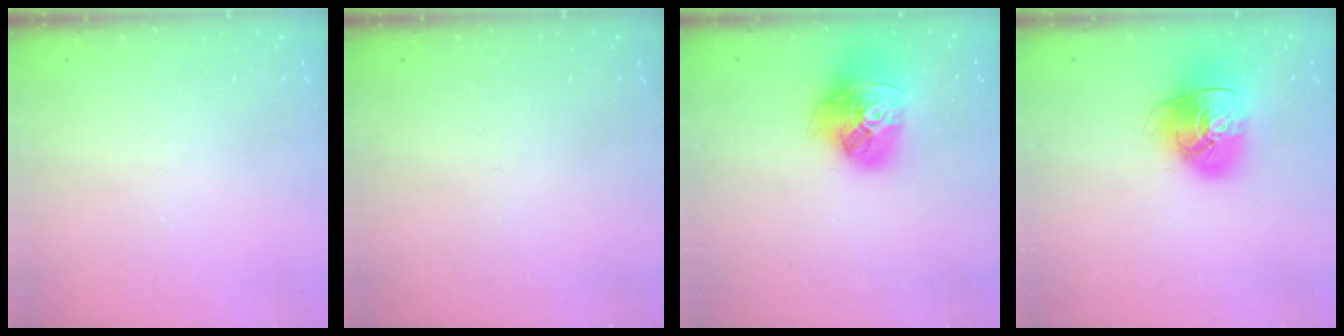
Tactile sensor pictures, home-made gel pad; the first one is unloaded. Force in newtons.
{"total": 0.0}
{"total": 18.6, "press": 18.5, "slide": 2.1}
{"total": 13.4, "press": 13.3, "slide": 2.0}